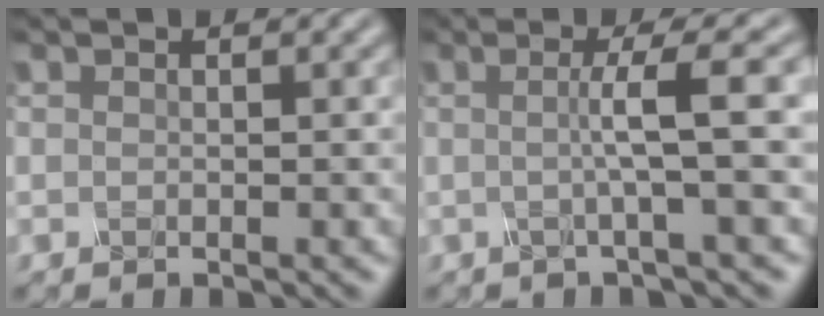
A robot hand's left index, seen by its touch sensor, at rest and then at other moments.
{"total": 4.3, "force": [0.2, 0.5, 4.3], "torque": [-0.066, 0.004, -0.008]}